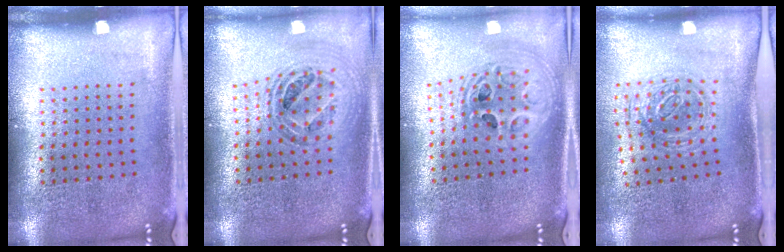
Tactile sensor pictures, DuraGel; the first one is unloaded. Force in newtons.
{"total": 1.0, "press": 1.0, "slide": 0.1}
{"total": 2.3, "press": 1.8, "slide": 1.4}
{"total": 1.1, "press": 1.1, "slide": 0.3}